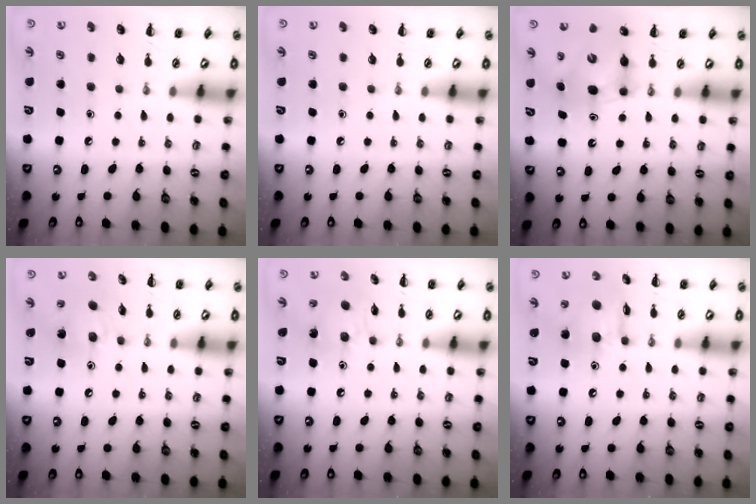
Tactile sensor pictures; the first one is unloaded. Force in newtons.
{"total": 0.0}
{"total": 6.6, "press": 6.4, "slide": 1.4}
{"total": 8.6, "press": 8.6, "slide": 1.1}
{"total": 6.9, "press": 6.9, "slide": 0.5}
{"total": 11.6, "press": 11.5, "slide": 1.6}